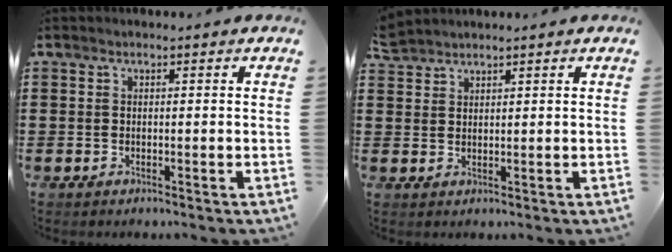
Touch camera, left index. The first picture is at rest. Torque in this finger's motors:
{"motor_torque": [-0.38, -0.78, 0.00, 0.00]}